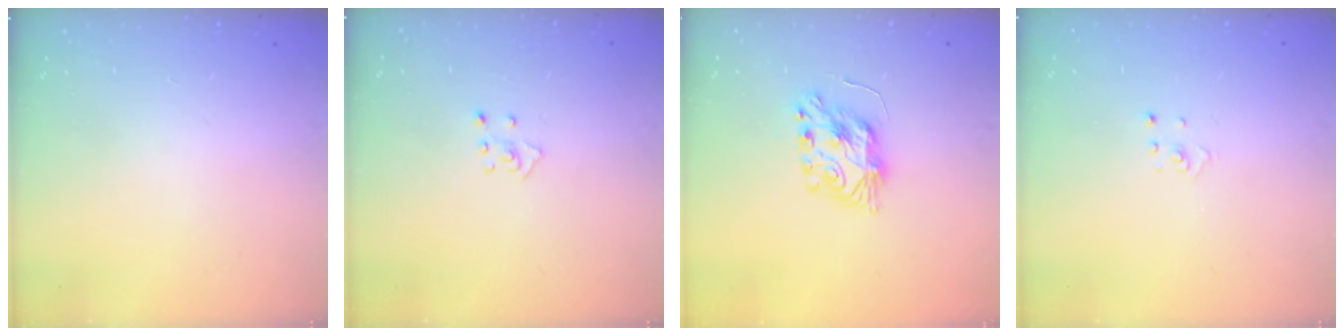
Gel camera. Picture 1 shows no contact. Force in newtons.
{"total": 3.7, "press": 3.6, "slide": 0.4}
{"total": 7.9, "press": 7.9, "slide": 0.5}
{"total": 1.1, "press": 1.1, "slide": 0.1}